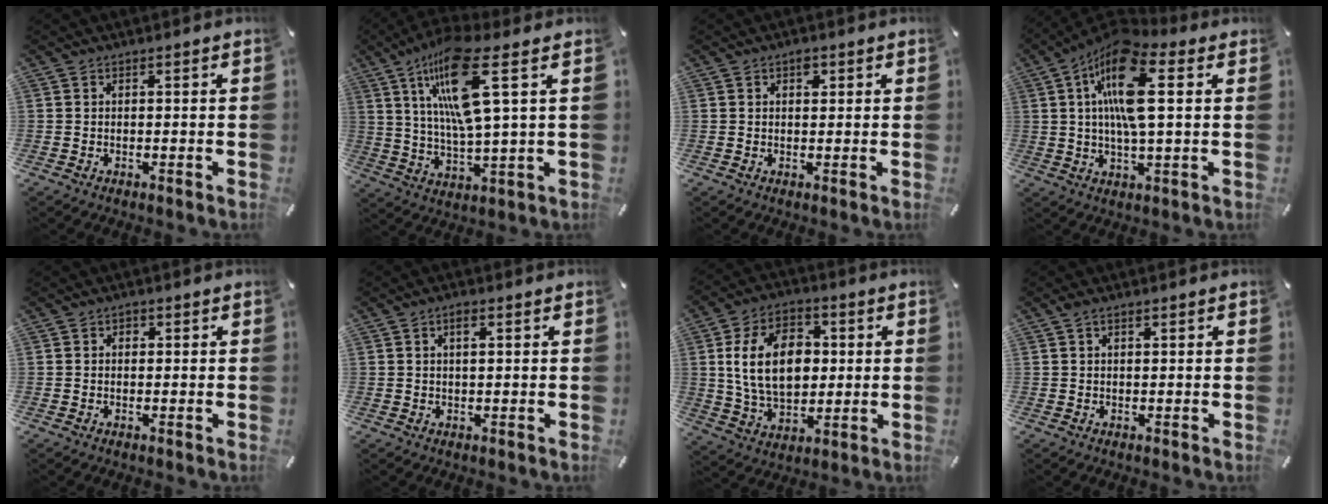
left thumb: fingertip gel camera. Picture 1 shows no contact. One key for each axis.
{"total": 16.6, "fx": 7.1, "fy": 3.3, "fz": 14.7, "tx": -0.307, "ty": -0.020, "tz": 0.105}
{"total": 1.7, "fx": 0.8, "fy": 1.1, "fz": 1.0, "tx": -0.015, "ty": 0.001, "tz": 0.012}
{"total": 15.6, "fx": 3.8, "fy": 5.8, "fz": 14.0, "tx": -0.277, "ty": 0.001, "tz": 0.063}
{"total": 0.9, "fx": 0.2, "fy": 0.8, "fz": 0.3, "tx": 0.001, "ty": 0.003, "tz": 0.000}
{"total": 2.1, "fx": 0.7, "fy": 0.7, "fz": 1.8, "tx": -0.039, "ty": 0.005, "tz": 0.011}
{"total": 15.3, "fx": 1.8, "fy": 10.5, "fz": 10.9, "tx": -0.227, "ty": 0.009, "tz": 0.027}
{"total": 1.2, "fx": 0.6, "fy": 0.5, "fz": 0.9, "tx": -0.019, "ty": 0.003, "tz": 0.011}